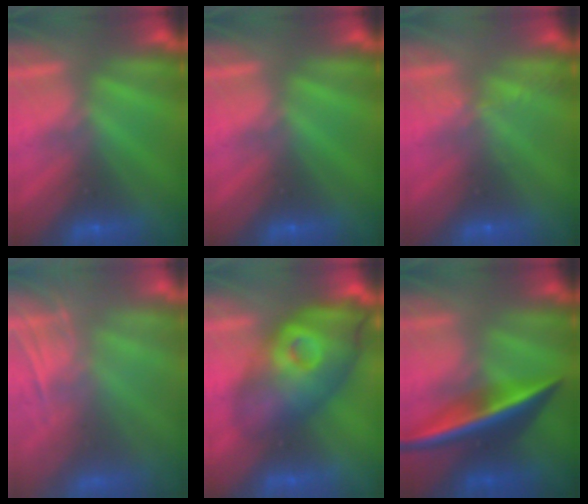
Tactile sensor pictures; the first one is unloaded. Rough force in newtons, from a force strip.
{"total": 0.0}
{"total": 2.2}
{"total": 10.3}
{"total": 4.0}
{"total": 2.5}